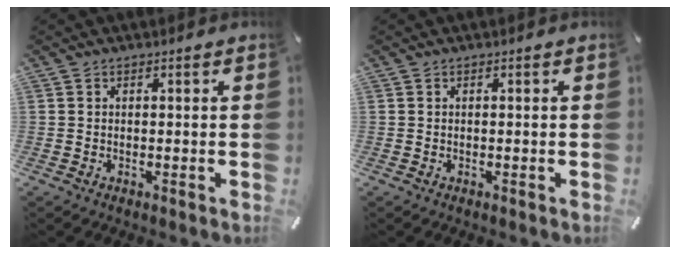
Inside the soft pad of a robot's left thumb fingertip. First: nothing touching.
{"total": 0.0}